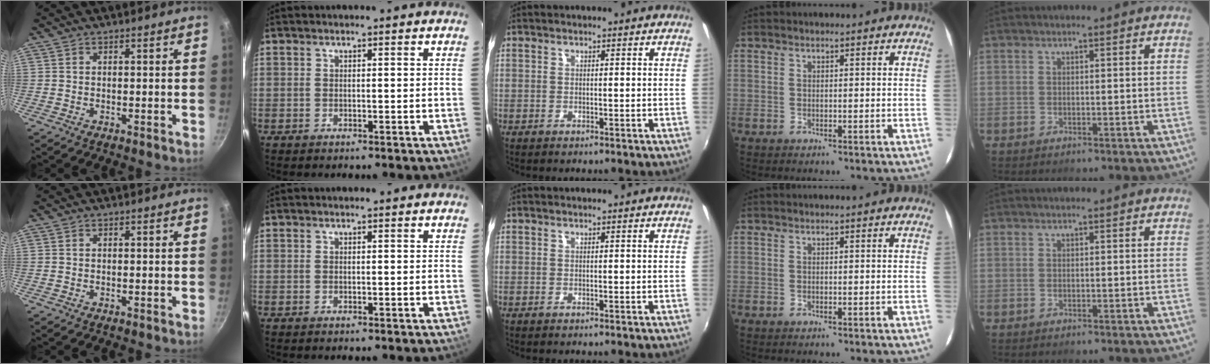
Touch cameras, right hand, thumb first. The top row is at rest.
{}